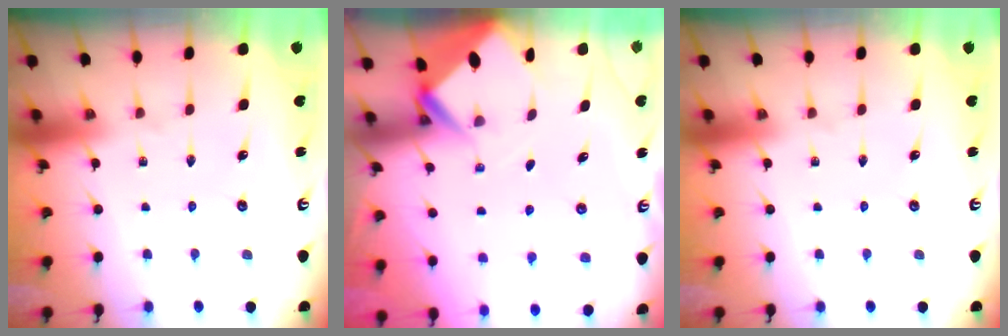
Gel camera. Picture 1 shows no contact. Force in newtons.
{"total": 2.6, "press": 2.6, "slide": 0.2}
{"total": 0.0}